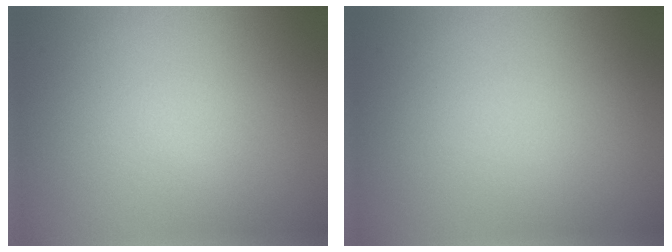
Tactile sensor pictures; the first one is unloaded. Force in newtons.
{"total": 0.0}